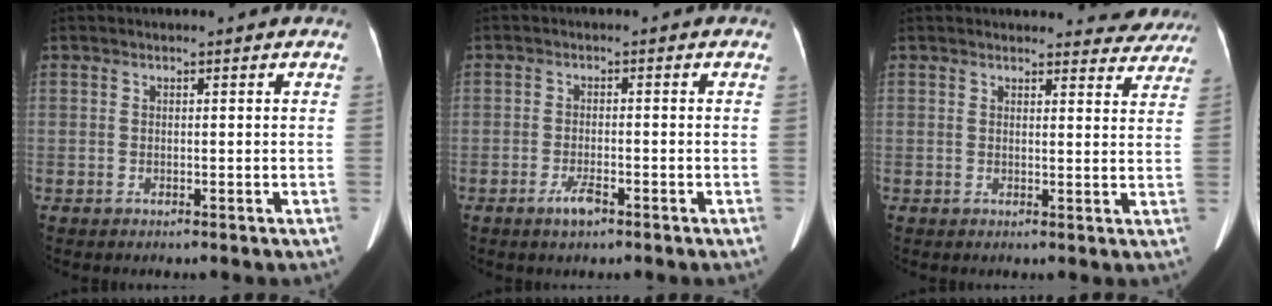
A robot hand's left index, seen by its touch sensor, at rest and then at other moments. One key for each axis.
{"total": 2.8, "fx": -1.8, "fy": 0.7, "fz": 2.0, "tx": -0.042, "ty": -0.001, "tz": -0.032}
{"total": 7.7, "fx": 7.4, "fy": 2.1, "fz": 0.4, "tx": 0.028, "ty": -0.018, "tz": 0.054}